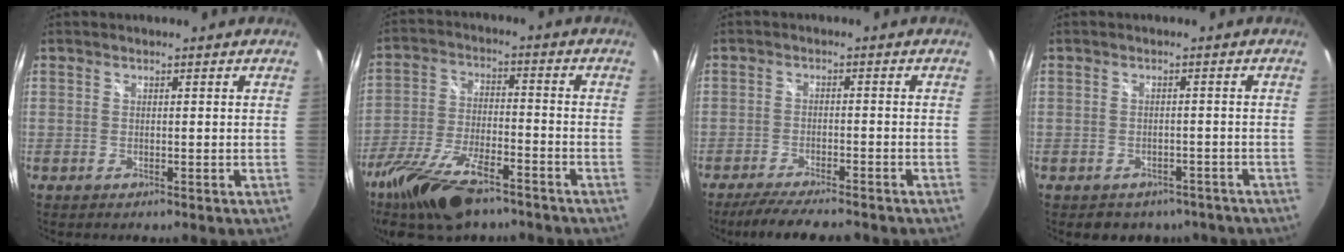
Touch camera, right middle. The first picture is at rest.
{"total": 17.6, "force": [-12.6, 6.4, 10.5], "torque": [-0.225, -0.031, -0.229]}
{"total": 9.5, "force": [-8.3, 1.5, 4.5], "torque": [-0.102, -0.017, -0.132]}
{"total": 7.3, "force": [-5.3, 4.5, 2.1], "torque": [-0.040, 0.004, -0.056]}